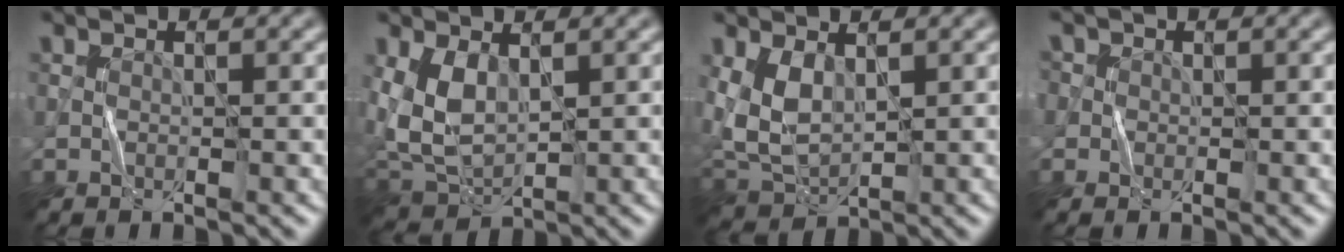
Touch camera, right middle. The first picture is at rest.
{"total": 5.2, "force": [1.4, 3.0, 3.9], "torque": [-0.097, -0.003, 0.032]}
{"total": 4.5, "force": [1.5, 2.5, 3.4], "torque": [-0.081, -0.003, 0.034]}
{"total": 1.6, "force": [0.4, 1.5, 0.4], "torque": [-0.006, 0.006, -0.011]}